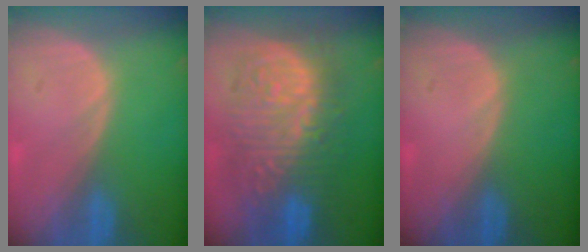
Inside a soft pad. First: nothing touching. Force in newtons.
{"total": 13.2, "press": 13.2, "slide": 1.4}
{"total": 0.0}